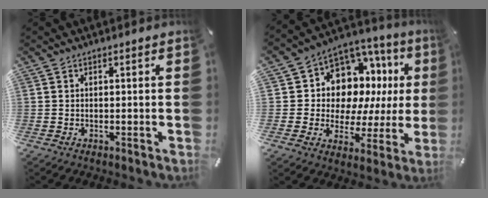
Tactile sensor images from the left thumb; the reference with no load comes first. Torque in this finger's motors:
{"motor_torque": [1.19, 1.41, 0.76, 0.40, 0.11]}